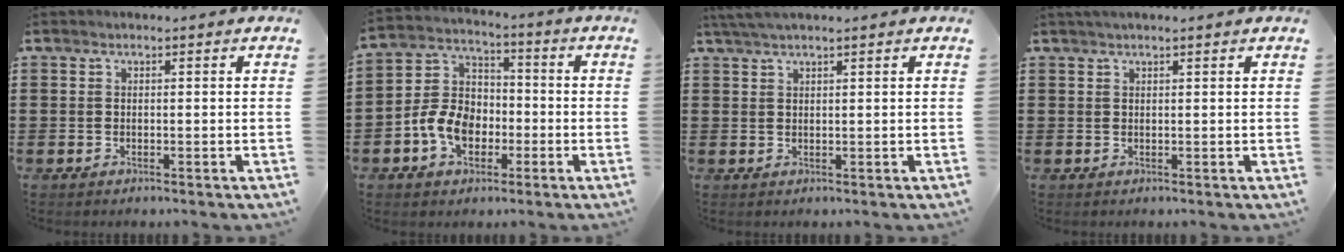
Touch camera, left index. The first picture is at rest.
{"total": 8.2, "force": [-3.1, 6.0, 4.7], "torque": [-0.128, 0.012, -0.068]}
{"total": 2.0, "force": [1.5, 0.0, 1.3], "torque": [-0.026, 0.001, 0.029]}
{"total": 1.0, "force": [0.8, 0.0, 0.6], "torque": [-0.012, 0.000, 0.015]}